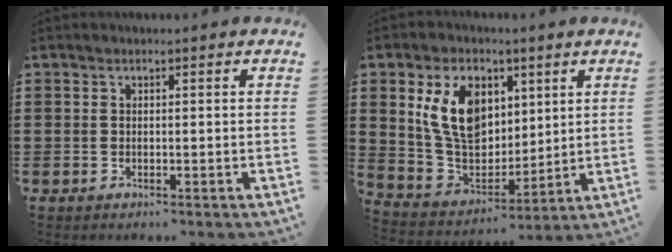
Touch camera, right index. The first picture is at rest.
{"total": 11.6, "force": [4.0, 7.9, 7.4], "torque": [-0.173, 0.016, 0.076]}